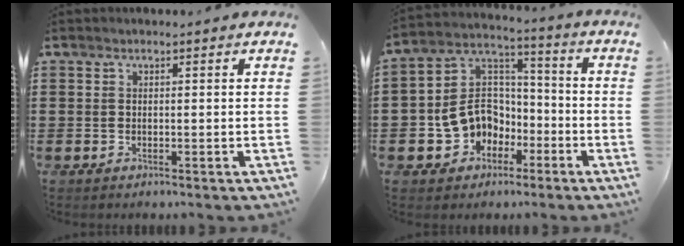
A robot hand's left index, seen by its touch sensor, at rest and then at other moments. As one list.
[{"total": 8.9, "force": [-3.0, 7.8, 3.1], "torque": [-0.095, 0.010, -0.057]}]